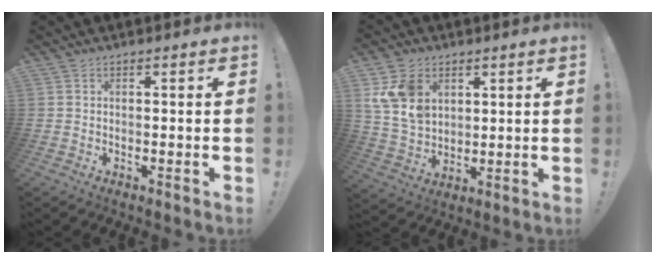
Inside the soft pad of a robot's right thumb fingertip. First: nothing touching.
{"total": 12.8, "force": [5.0, 9.7, 6.7], "torque": [-0.133, -0.017, 0.101]}